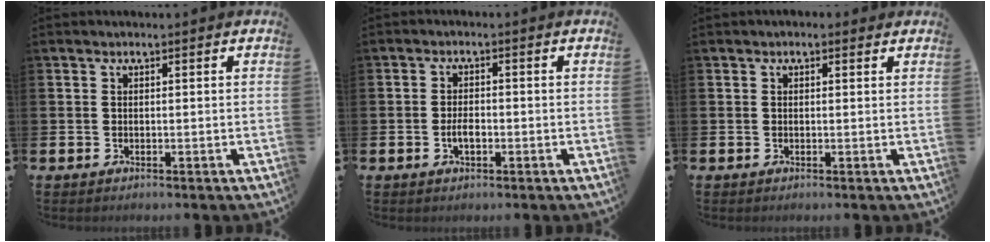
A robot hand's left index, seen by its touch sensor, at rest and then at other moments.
{"total": 2.4, "force": [-0.6, 1.2, 2.0], "torque": [-0.037, 0.003, -0.011]}
{"total": 0.5, "force": [0.2, 0.4, 0.2], "torque": [0.003, 0.003, 0.001]}